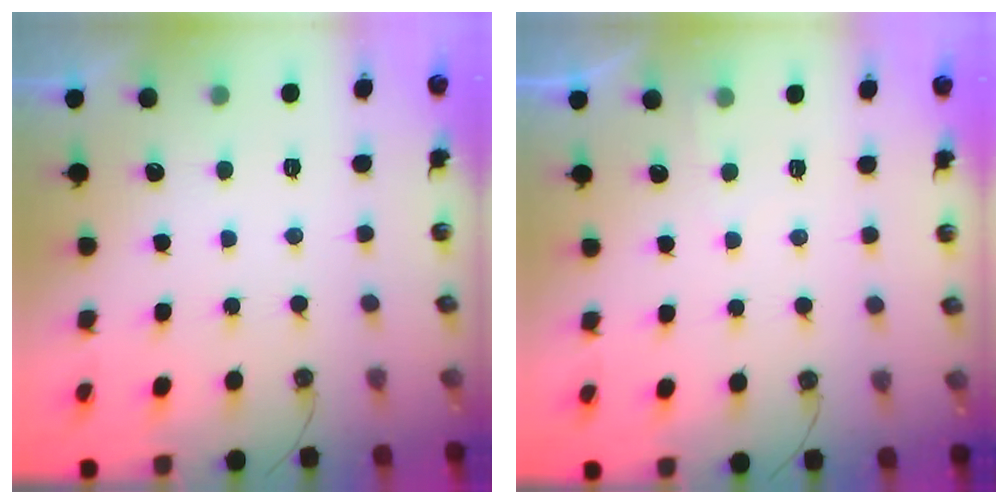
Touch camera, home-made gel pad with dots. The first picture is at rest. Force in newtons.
{"total": 2.8, "press": 2.7, "slide": 0.4}